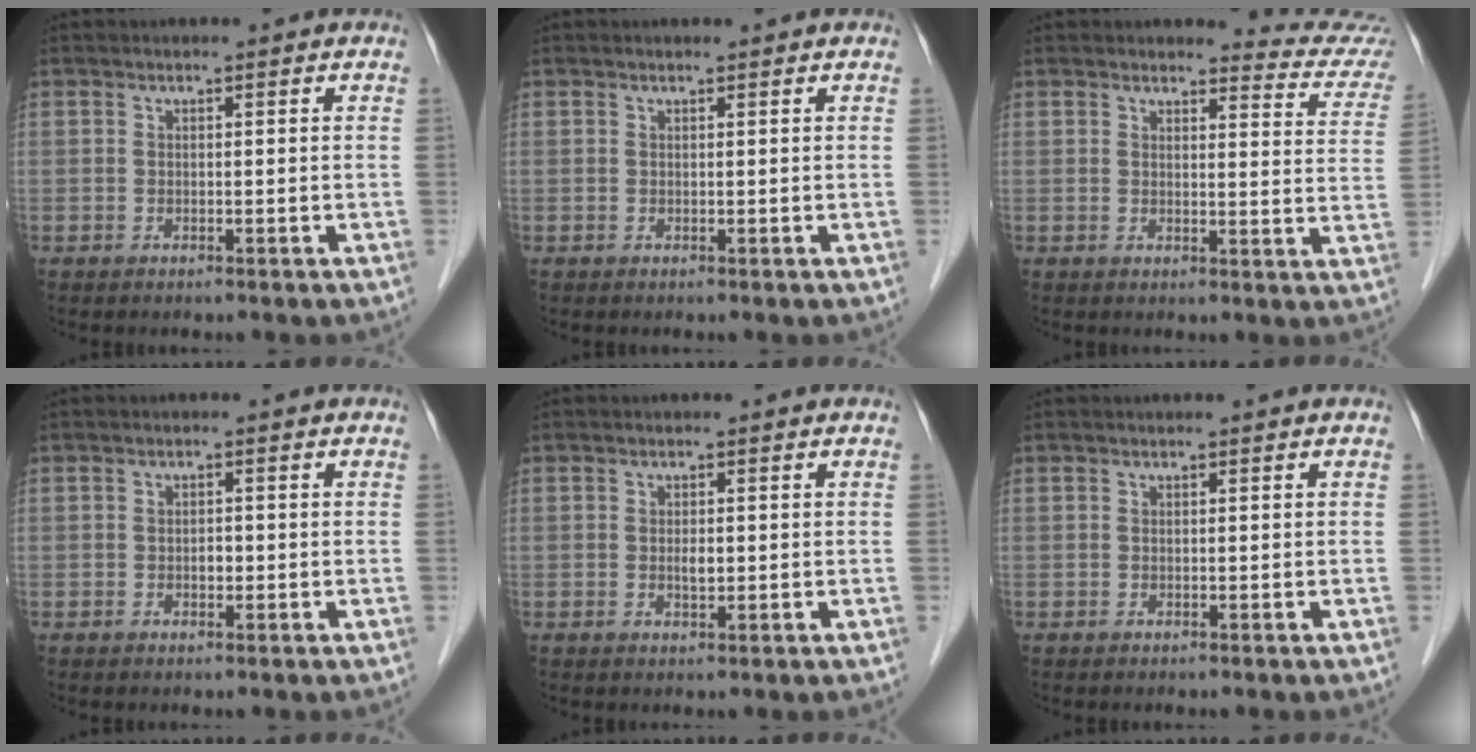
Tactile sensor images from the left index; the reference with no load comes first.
{"total": 0.7, "force": [0.6, 0.0, 0.1], "torque": [-0.007, 0.006, 0.011]}
{"total": 8.5, "force": [8.4, 0.3, -0.3], "torque": [0.014, -0.067, 0.070]}
{"total": 1.1, "force": [-0.3, 0.7, 0.8], "torque": [-0.013, 0.003, -0.005]}
{"total": 1.5, "force": [0.0, 0.7, 1.3], "torque": [-0.024, -0.001, 0.000]}
{"total": 0.0}